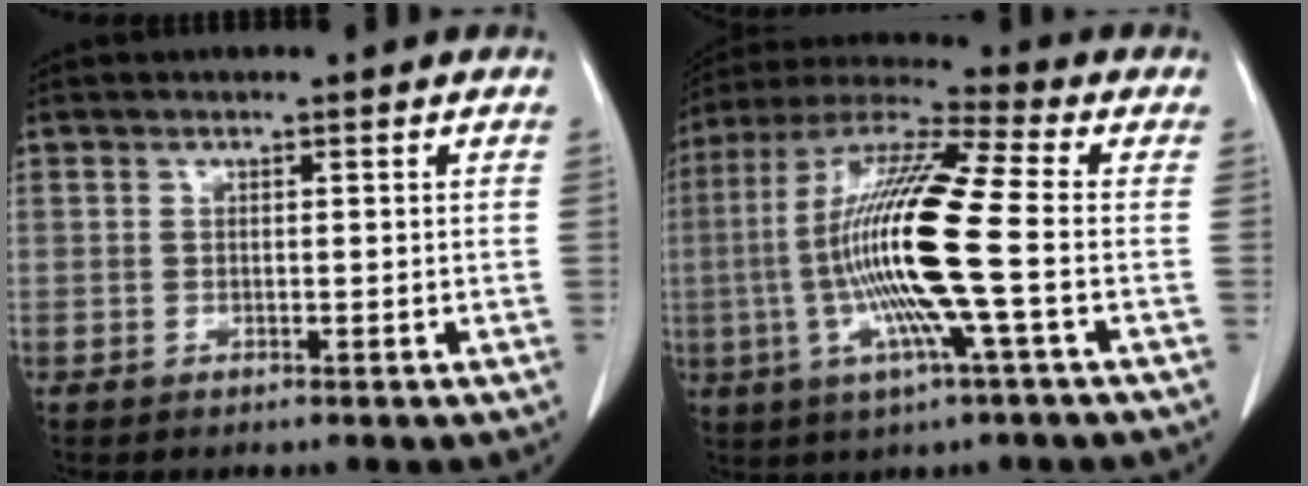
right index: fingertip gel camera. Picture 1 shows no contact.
{"total": 17.3, "force": [-2.4, 0.2, 17.2], "torque": [-0.349, -0.003, -0.058]}